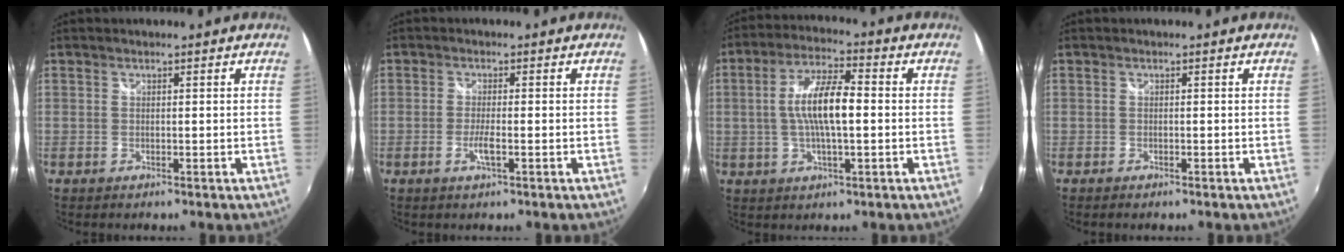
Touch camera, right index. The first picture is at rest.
{"total": 2.5, "force": [-1.0, 0.1, 2.3], "torque": [-0.049, -0.005, -0.020]}
{"total": 9.9, "force": [-0.2, 2.6, 9.5], "torque": [-0.183, 0.008, -0.003]}
{"total": 0.5, "force": [-0.5, 0.1, 0.2], "torque": [-0.005, -0.003, -0.010]}